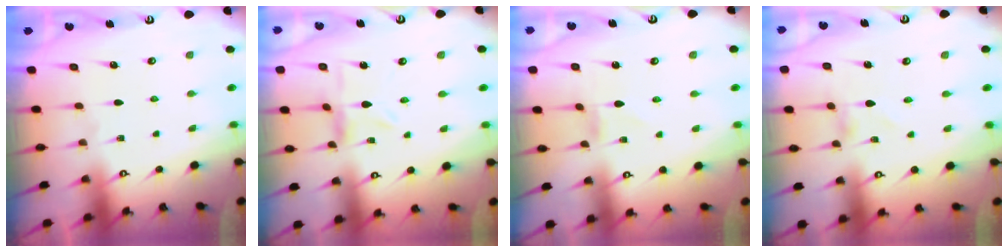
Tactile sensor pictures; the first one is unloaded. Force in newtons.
{"total": 1.5, "press": 1.4, "slide": 0.4}
{"total": 0.0}
{"total": 1.2, "press": 1.1, "slide": 0.1}